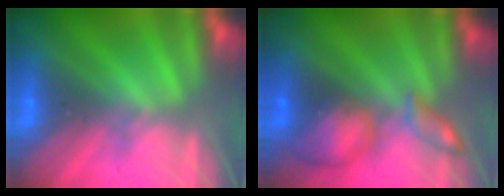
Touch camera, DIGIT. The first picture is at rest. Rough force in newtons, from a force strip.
{"total": 7.5}